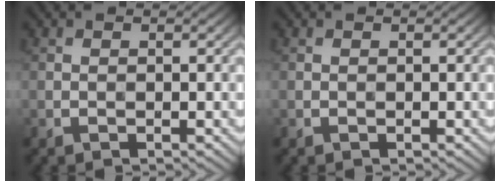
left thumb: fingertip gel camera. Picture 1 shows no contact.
{"total": 0.0}